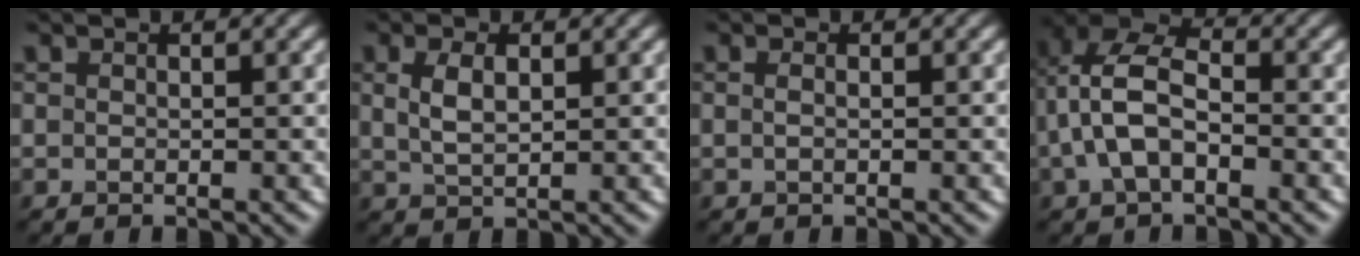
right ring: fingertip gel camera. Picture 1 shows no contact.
{"total": 2.6, "force": [0.7, 1.3, 2.2], "torque": [-0.052, -0.001, 0.019]}
{"total": 0.9, "force": [0.3, 0.5, 0.8], "torque": [-0.008, -0.005, 0.000]}
{"total": 6.0, "force": [-1.0, 3.5, 4.9], "torque": [-0.106, 0.019, -0.028]}